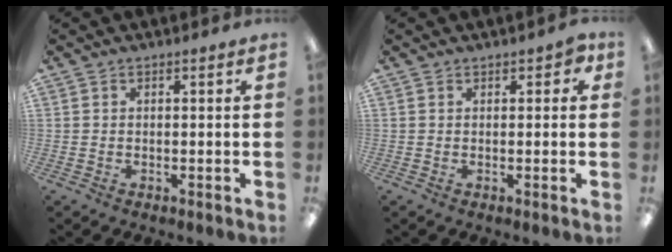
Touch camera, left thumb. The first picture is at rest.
{"total": 2.7, "force": [1.2, 1.6, 1.8], "torque": [-0.020, 0.000, 0.019]}